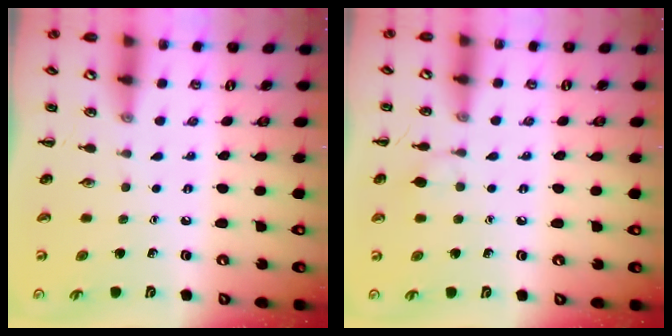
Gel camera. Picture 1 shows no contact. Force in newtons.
{"total": 5.4, "press": 5.1, "slide": 1.8}